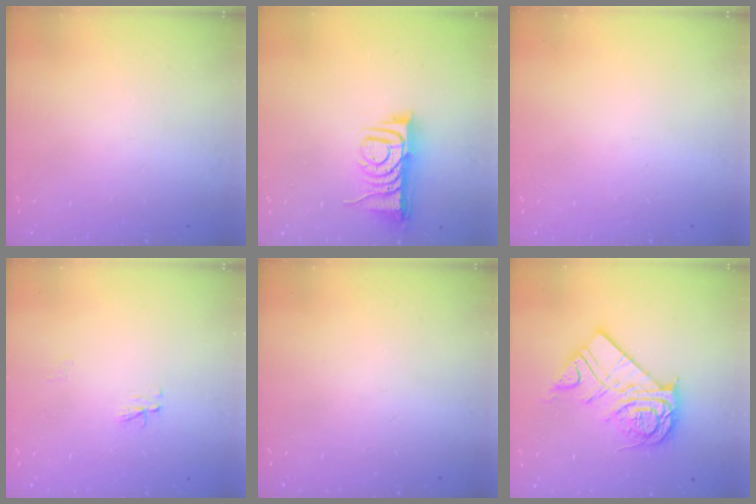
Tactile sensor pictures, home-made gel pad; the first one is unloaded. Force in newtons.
{"total": 8.0, "press": 8.0, "slide": 0.4}
{"total": 0.0}
{"total": 3.0, "press": 3.0, "slide": 0.4}
{"total": 0.0}
{"total": 16.1, "press": 16.1, "slide": 1.4}